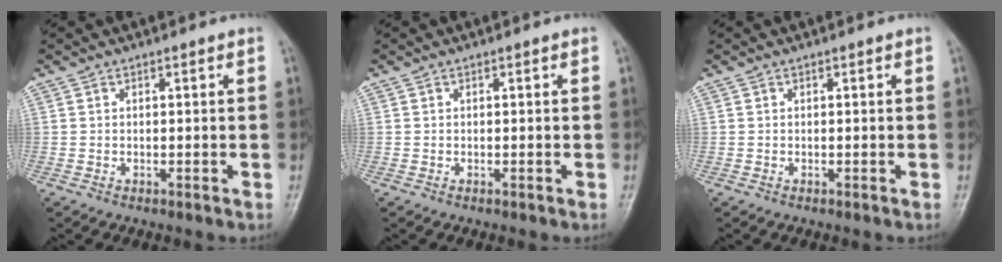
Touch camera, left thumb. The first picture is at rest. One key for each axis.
{"total": 0.0}
{"total": 0.0}